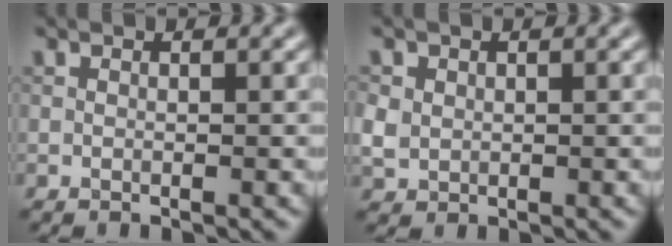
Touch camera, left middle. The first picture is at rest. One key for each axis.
{"total": 1.7, "fx": 0.3, "fy": 1.6, "fz": 0.6, "tx": -0.013, "ty": -0.001, "tz": 0.006}